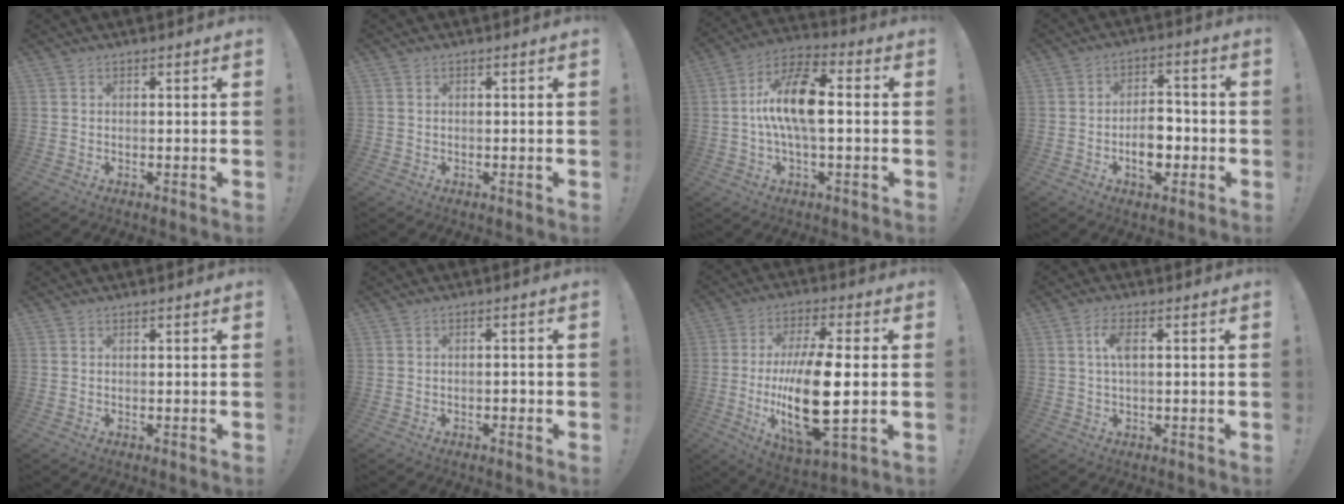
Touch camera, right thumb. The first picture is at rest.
{"total": 0.6, "force": [0.2, 0.6, 0.0], "torque": [-0.002, 0.003, 0.004]}
{"total": 14.4, "force": [0.3, 5.8, 13.1], "torque": [-0.235, 0.006, 0.000]}
{"total": 9.0, "force": [-2.9, 5.7, 6.3], "torque": [-0.090, 0.013, -0.050]}
{"total": 0.0}
{"total": 1.3, "force": [-0.8, 0.7, 0.8], "torque": [-0.011, 0.003, -0.013]}
{"total": 20.5, "force": [-2.3, 6.1, 19.4], "torque": [-0.372, -0.017, -0.036]}
{"total": 4.7, "force": [1.2, 1.6, 4.3], "torque": [-0.081, 0.004, 0.019]}